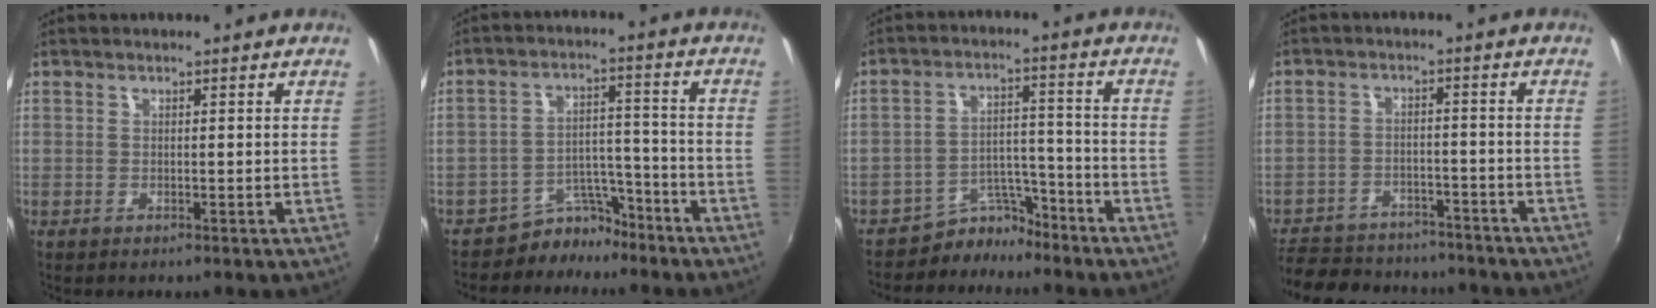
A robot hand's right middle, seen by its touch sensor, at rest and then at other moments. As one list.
[{"total": 7.0, "force": [-6.1, 3.5, 0.6], "torque": [-0.007, 0.033, -0.096]}, {"total": 6.8, "force": [-6.1, 3.0, 0.2], "torque": [-0.003, 0.030, -0.101]}, {"total": 18.5, "force": [-15.3, 8.1, 6.7], "torque": [-0.164, 0.013, -0.211]}]